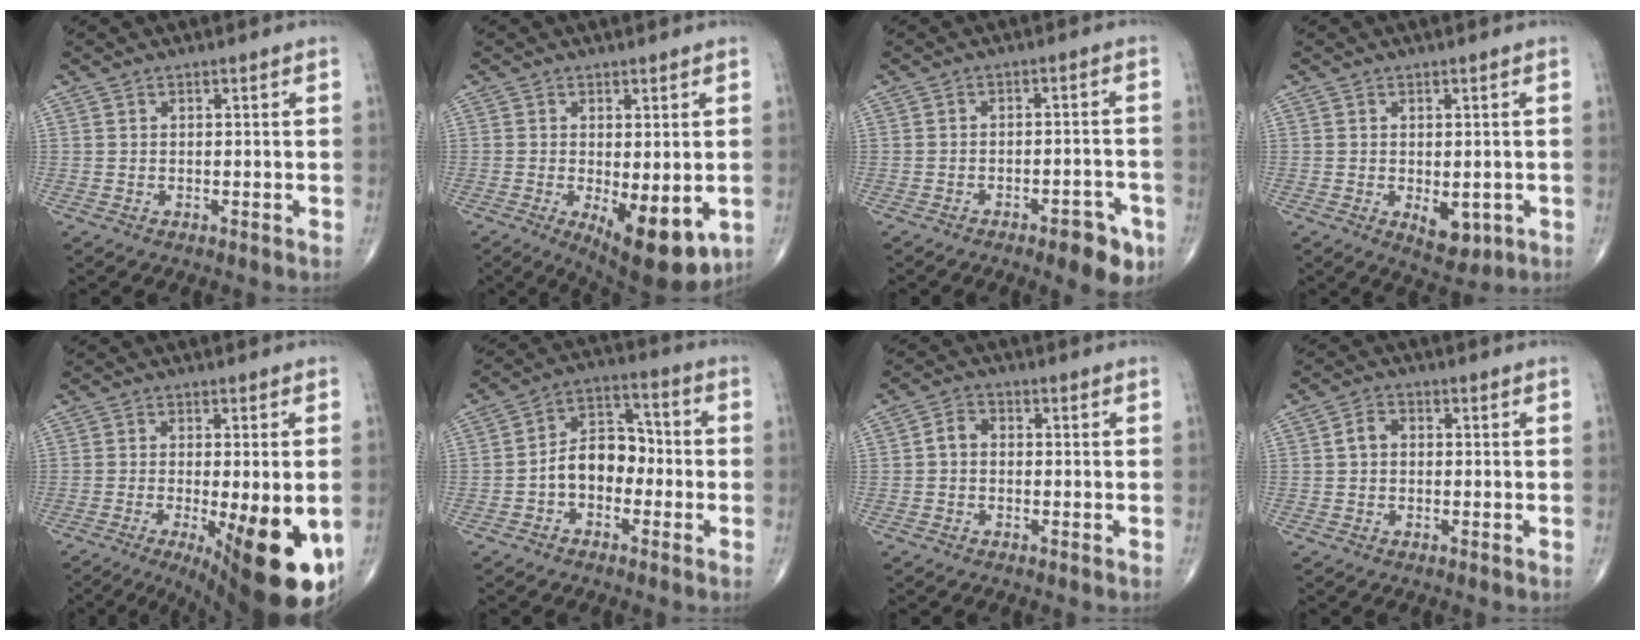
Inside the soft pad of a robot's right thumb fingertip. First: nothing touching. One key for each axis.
{"total": 11.5, "fx": -3.2, "fy": 4.4, "fz": 10.1, "tx": -0.129, "ty": -0.023, "tz": -0.034}
{"total": 7.3, "fx": -4.2, "fy": 2.5, "fz": 5.4, "tx": -0.052, "ty": 0.023, "tz": -0.051}
{"total": 5.1, "fx": -1.2, "fy": 2.8, "fz": 4.1, "tx": -0.039, "ty": -0.007, "tz": -0.005}
{"total": 19.6, "fx": -6.6, "fy": 5.7, "fz": 17.6, "tx": -0.190, "ty": -0.023, "tz": -0.079}
{"total": 9.3, "fx": -2.2, "fy": 6.5, "fz": 6.3, "tx": -0.077, "ty": 0.042, "tz": -0.053}
{"total": 3.0, "fx": -0.4, "fy": 2.3, "fz": 1.9, "tx": -0.024, "ty": 0.014, "tz": -0.017}
{"total": 3.0, "fx": 0.0, "fy": 2.3, "fz": 1.9, "tx": -0.029, "ty": 0.014, "tz": -0.005}